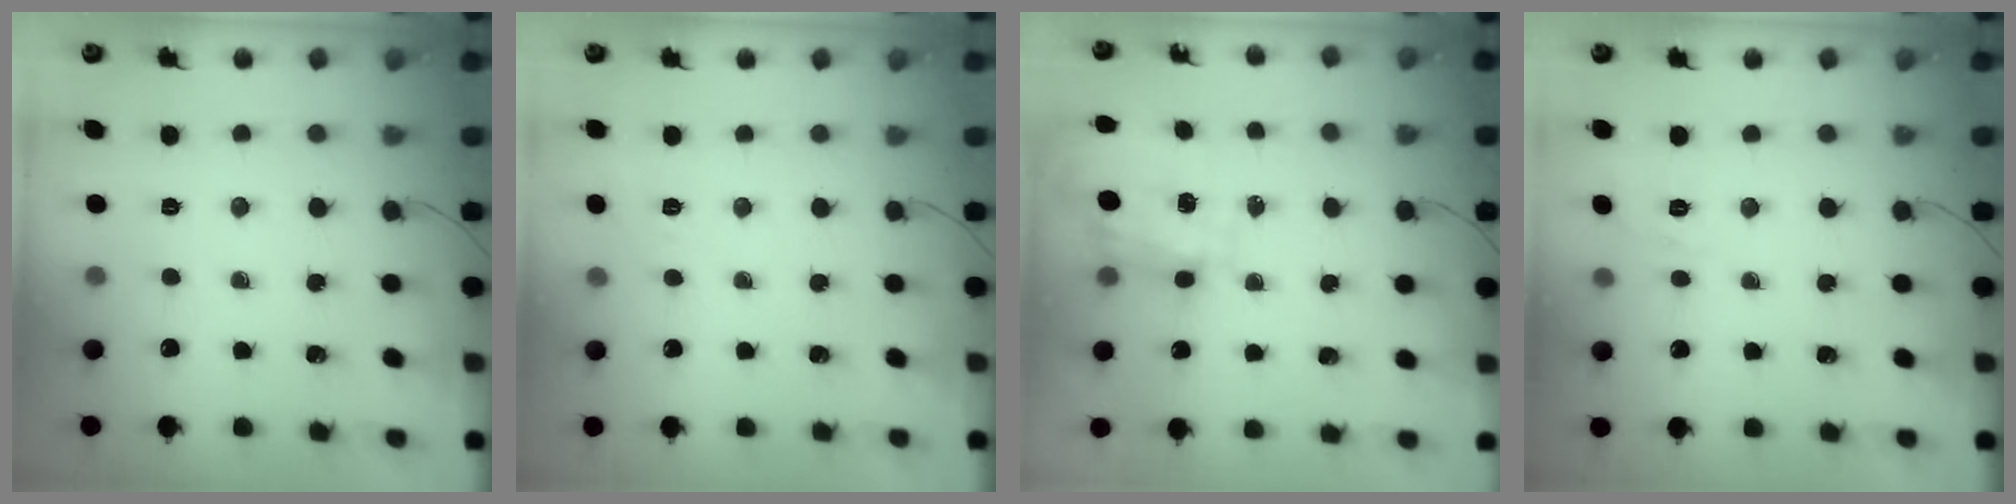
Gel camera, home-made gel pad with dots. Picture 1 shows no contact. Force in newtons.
{"total": 3.7, "press": 3.1, "slide": 2.0}
{"total": 3.4, "press": 3.2, "slide": 1.1}
{"total": 2.1, "press": 0.8, "slide": 1.9}